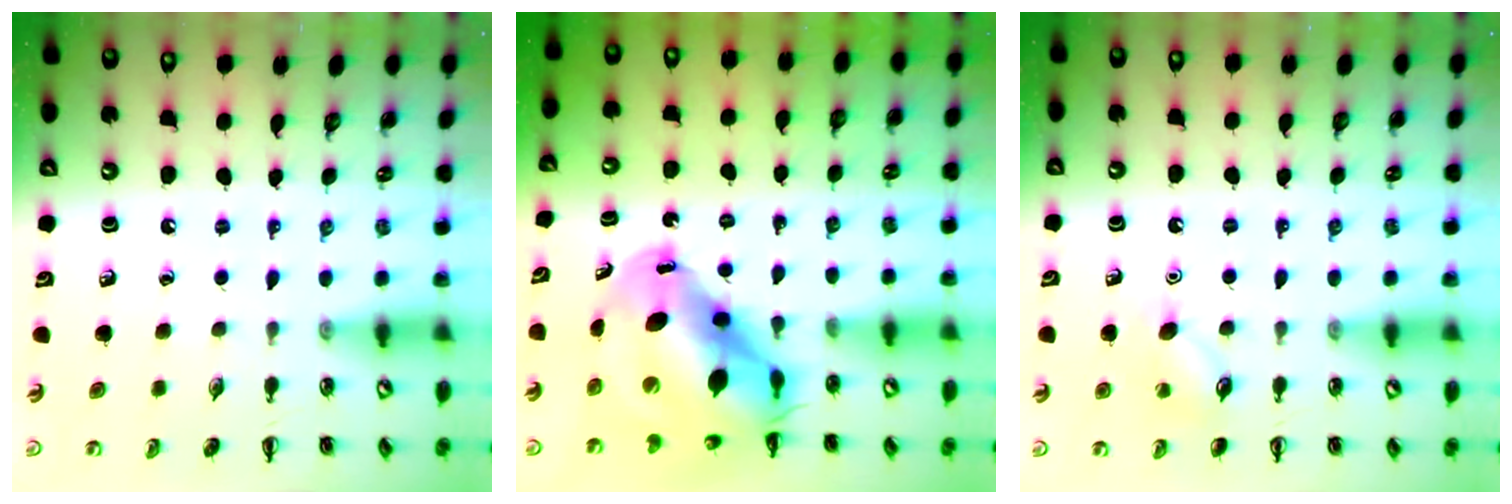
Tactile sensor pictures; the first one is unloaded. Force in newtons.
{"total": 13.4, "press": 12.9, "slide": 3.6}
{"total": 7.1, "press": 7.1, "slide": 1.1}